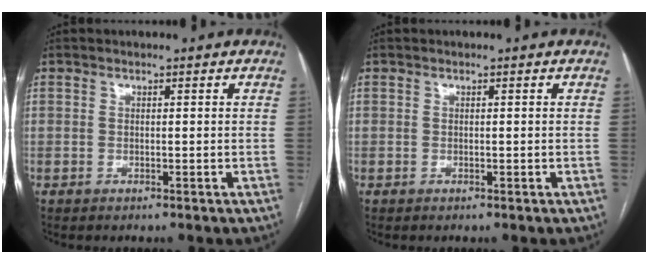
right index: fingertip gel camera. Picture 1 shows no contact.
{"total": 0.0}